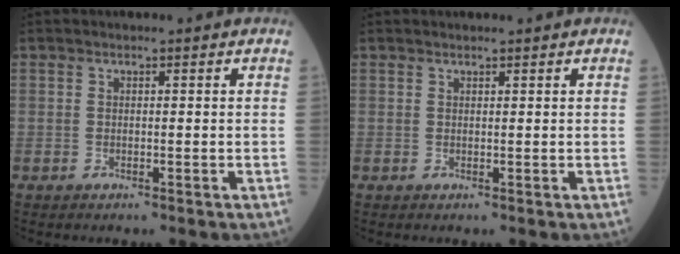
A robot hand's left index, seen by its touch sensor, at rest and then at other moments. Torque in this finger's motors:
{"motor_torque": [0.21, -0.12, -0.03, -0.01]}